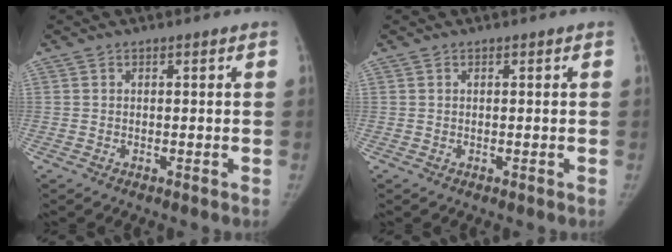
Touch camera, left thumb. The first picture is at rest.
{"total": 0.0}